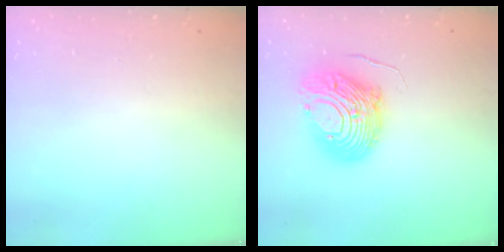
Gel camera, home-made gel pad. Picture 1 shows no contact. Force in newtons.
{"total": 13.5, "press": 13.4, "slide": 1.4}